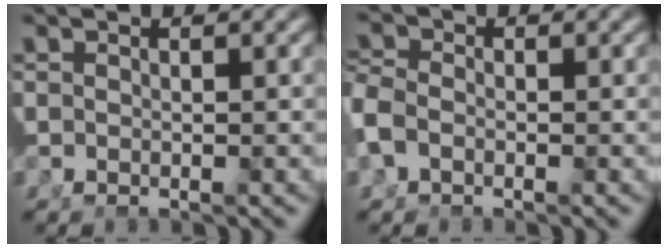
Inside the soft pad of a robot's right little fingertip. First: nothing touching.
{"total": 1.8, "force": [-0.8, 1.1, 1.3], "torque": [-0.039, -0.008, -0.009]}